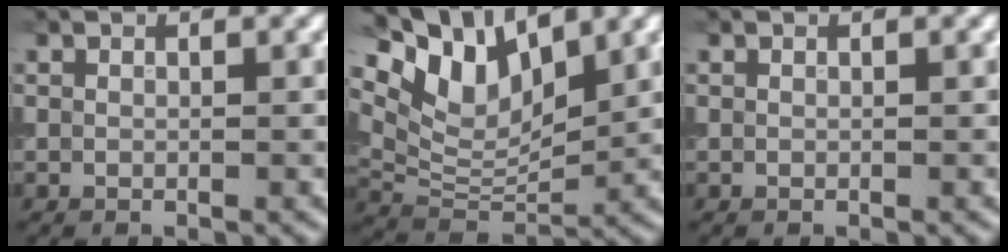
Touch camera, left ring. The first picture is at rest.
{"total": 8.0, "force": [5.2, 3.5, 5.0], "torque": [-0.096, 0.007, 0.095]}
{"total": 0.0}